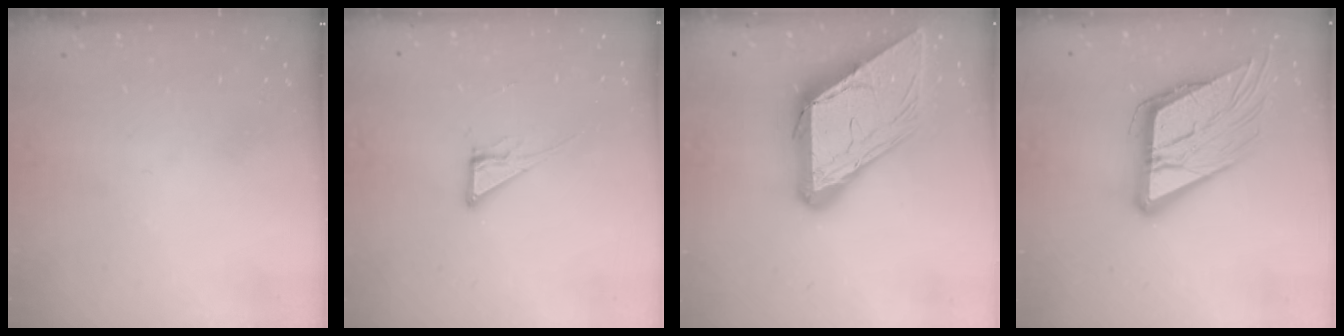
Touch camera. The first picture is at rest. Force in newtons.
{"total": 6.8, "press": 6.8, "slide": 0.2}
{"total": 23.4, "press": 23.3, "slide": 2.5}
{"total": 18.7, "press": 18.4, "slide": 3.2}